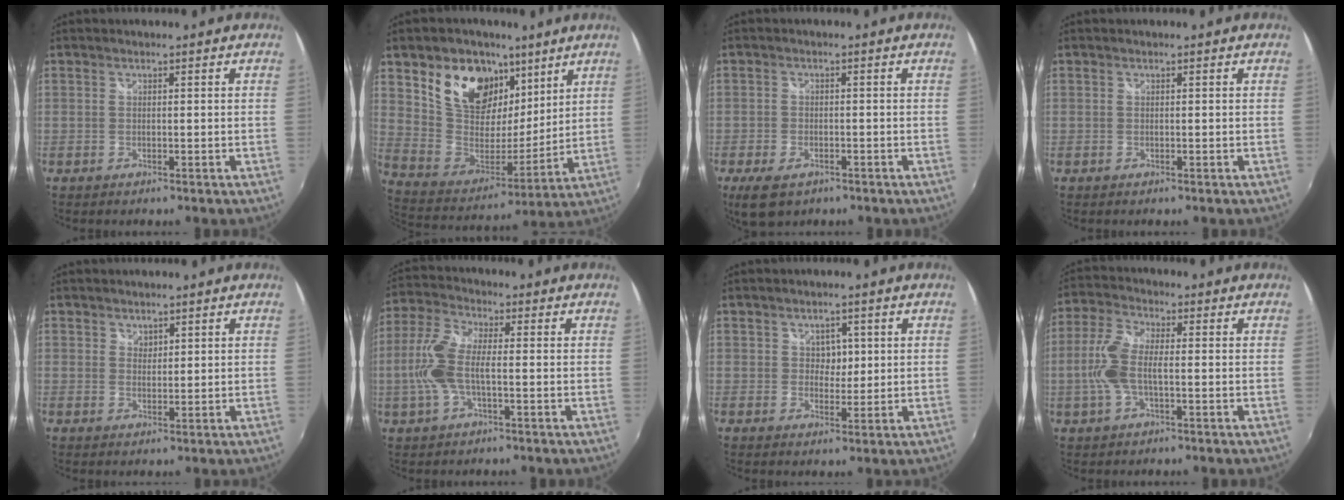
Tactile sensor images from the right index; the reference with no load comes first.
{"total": 18.6, "force": [10.3, 12.4, 9.3], "torque": [-0.194, 0.015, 0.193]}
{"total": 6.3, "force": [-3.9, 3.4, 3.6], "torque": [-0.091, -0.020, -0.068]}
{"total": 0.0}
{"total": 1.5, "force": [1.2, 1.0, 0.1], "torque": [0.003, 0.003, 0.020]}
{"total": 9.5, "force": [-1.4, 3.4, 8.8], "torque": [-0.201, 0.006, -0.030]}
{"total": 2.7, "force": [0.8, 2.4, 1.1], "torque": [-0.011, 0.006, 0.014]}
{"total": 8.4, "force": [-1.2, 3.2, 7.7], "torque": [-0.170, 0.007, -0.025]}